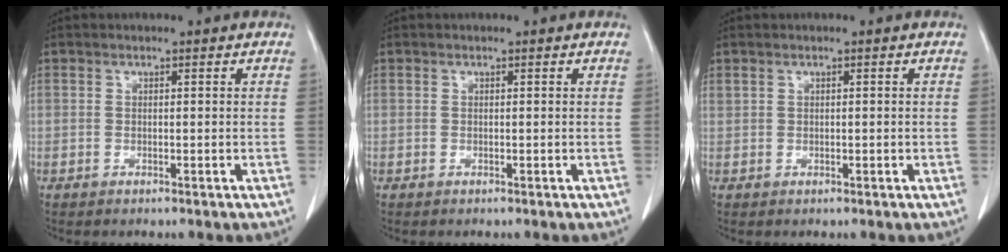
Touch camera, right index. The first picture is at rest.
{"total": 0.0}
{"total": 0.5, "force": [0.2, 0.3, 0.4], "torque": [-0.012, 0.007, 0.009]}